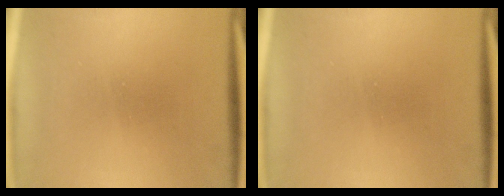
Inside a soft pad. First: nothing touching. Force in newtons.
{"total": 0.0}